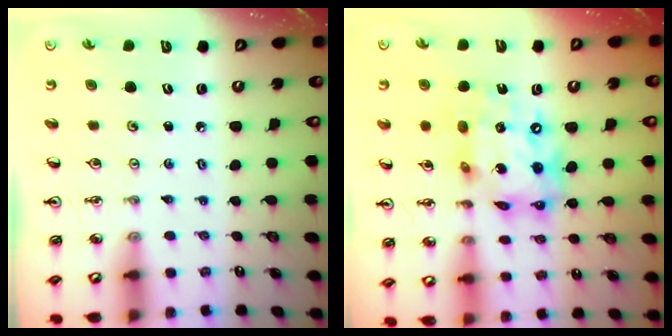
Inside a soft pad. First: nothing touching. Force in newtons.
{"total": 17.2, "press": 17.1, "slide": 1.4}